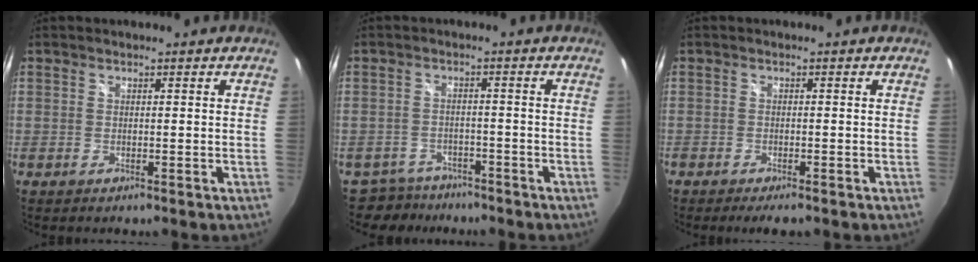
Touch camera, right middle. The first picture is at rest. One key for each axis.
{"total": 6.1, "fx": -5.1, "fy": 3.3, "fz": 0.2, "tx": -0.019, "ty": 0.008, "tz": -0.084}
{"total": 3.0, "fx": -2.5, "fy": 0.5, "fz": 1.7, "tx": -0.039, "ty": -0.014, "tz": -0.040}